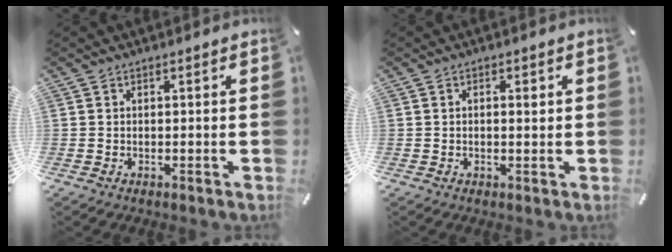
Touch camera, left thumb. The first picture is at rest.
{"total": 1.4, "force": [0.2, 0.7, 1.2], "torque": [-0.016, 0.000, 0.000]}